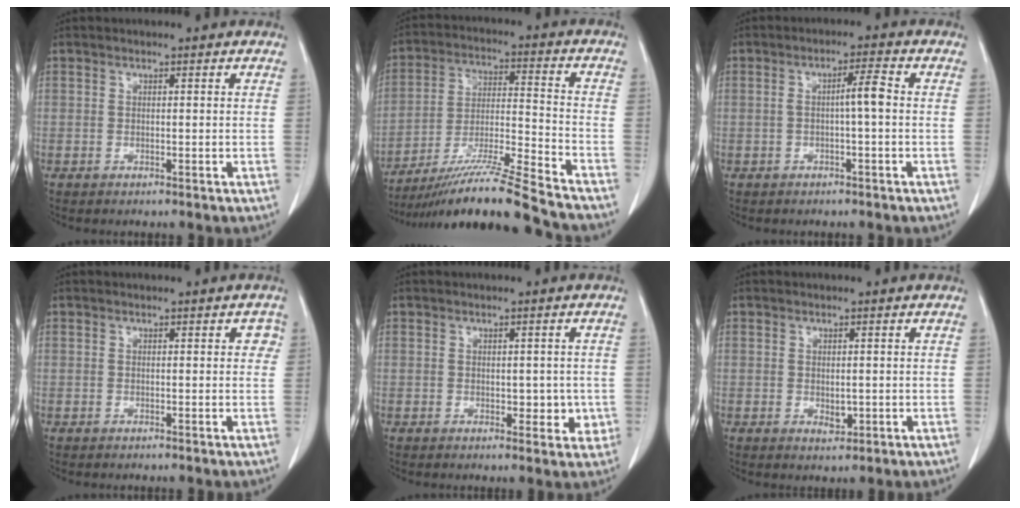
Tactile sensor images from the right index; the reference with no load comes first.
{"total": 17.7, "force": [-15.5, -1.9, 8.2], "torque": [-0.160, -0.018, -0.270]}
{"total": 3.4, "force": [-0.2, 0.2, 3.4], "torque": [-0.058, 0.008, -0.003]}
{"total": 1.5, "force": [0.4, 0.9, 1.1], "torque": [-0.004, 0.009, 0.003]}
{"total": 3.6, "force": [-0.4, 2.3, 2.8], "torque": [-0.022, 0.001, 0.002]}
{"total": 1.8, "force": [-0.2, 1.1, 1.4], "torque": [-0.022, -0.003, 0.003]}